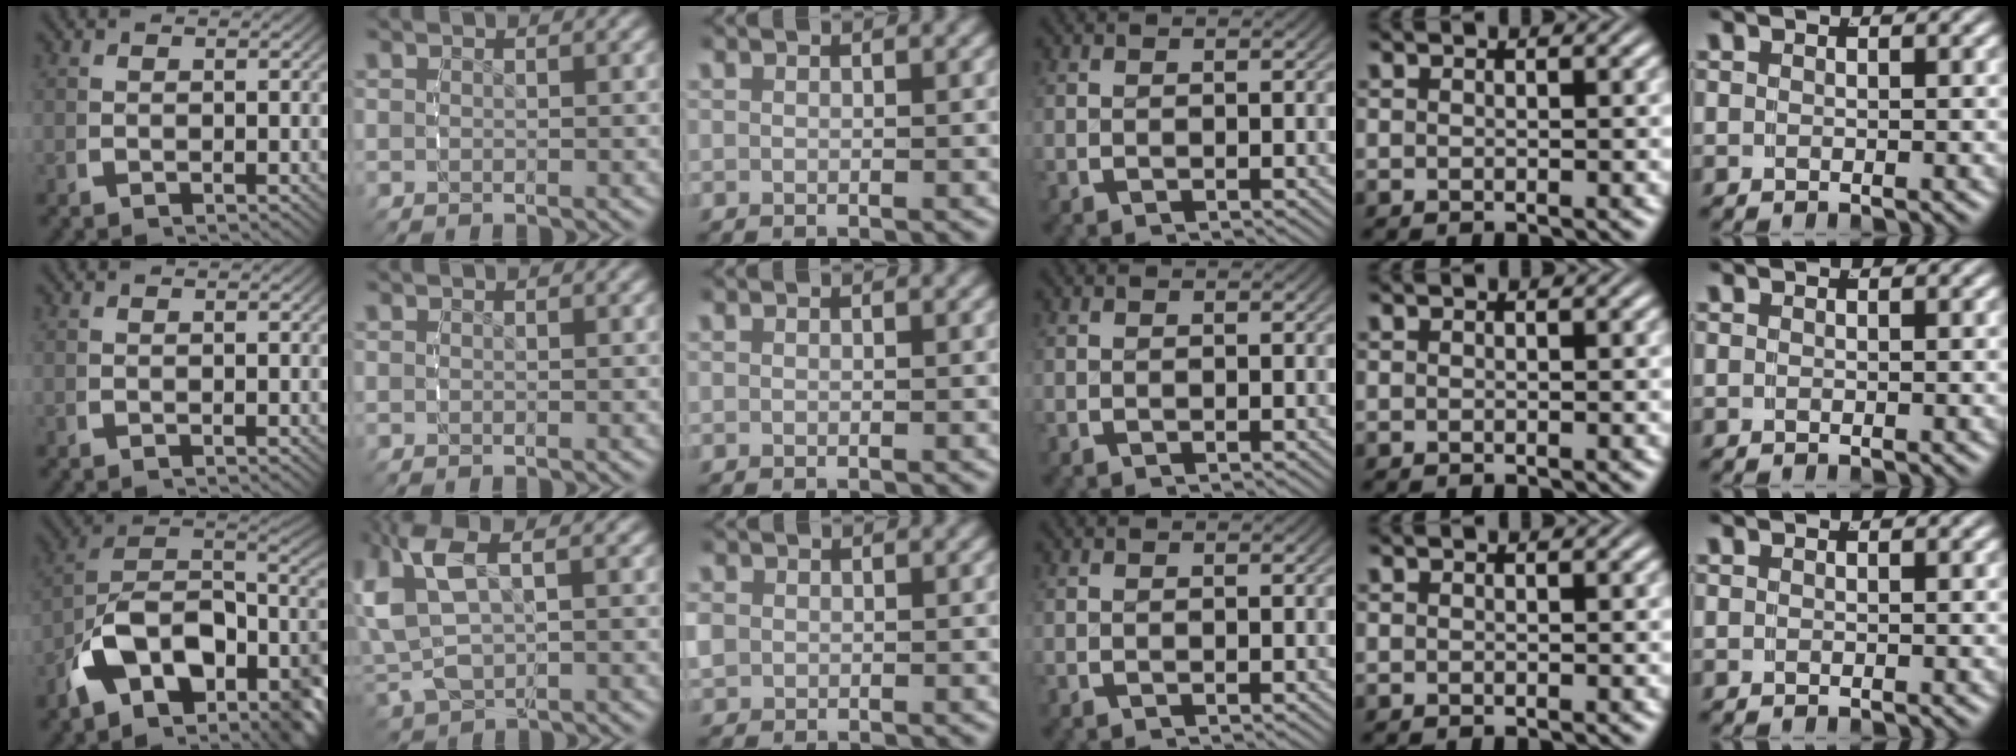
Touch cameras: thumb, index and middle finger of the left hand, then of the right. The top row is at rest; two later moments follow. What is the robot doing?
{"motion": "grasp_and_lifting", "object": "ethernet cable"}